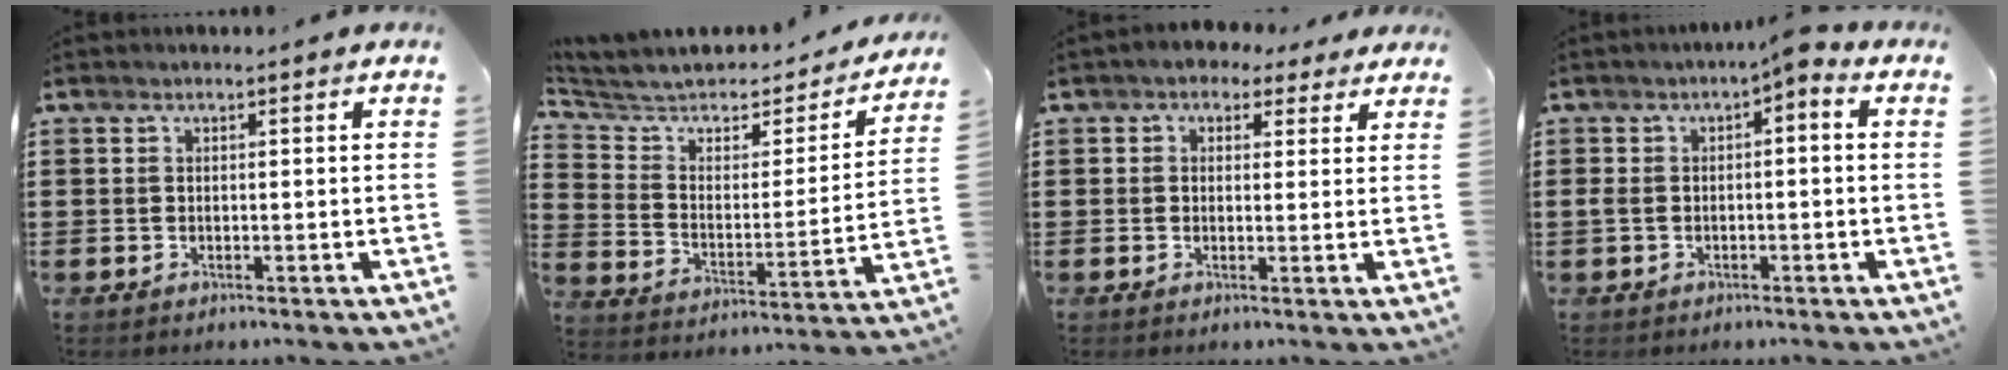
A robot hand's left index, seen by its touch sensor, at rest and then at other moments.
{"total": 5.2, "force": [4.2, 2.2, 2.1], "torque": [-0.069, -0.033, 0.067]}
{"total": 2.4, "force": [1.5, 1.7, 0.7], "torque": [-0.016, 0.007, 0.025]}
{"total": 2.9, "force": [-1.4, 1.0, 2.3], "torque": [-0.050, 0.005, -0.032]}